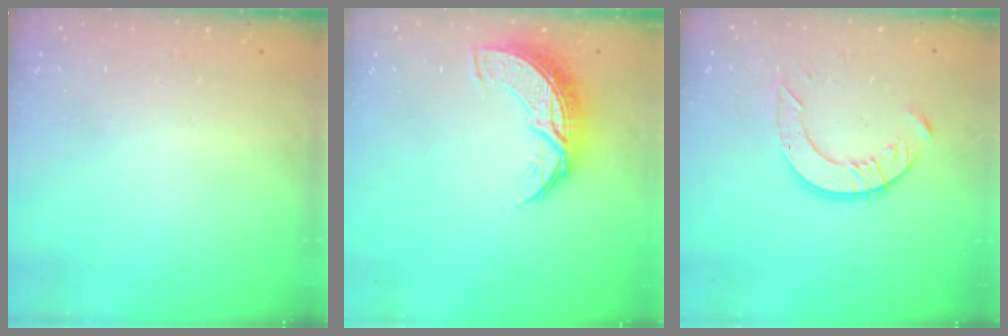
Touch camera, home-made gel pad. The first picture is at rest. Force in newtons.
{"total": 9.5, "press": 9.5, "slide": 0.6}
{"total": 8.2, "press": 8.2, "slide": 0.8}